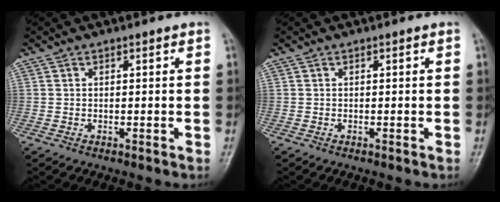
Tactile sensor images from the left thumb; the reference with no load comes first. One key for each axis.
{"total": 0.0}